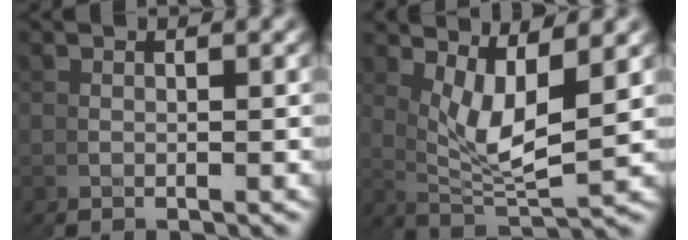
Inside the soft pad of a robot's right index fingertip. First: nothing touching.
{"total": 4.4, "force": [1.6, 2.0, 3.5], "torque": [-0.069, -0.008, 0.028]}